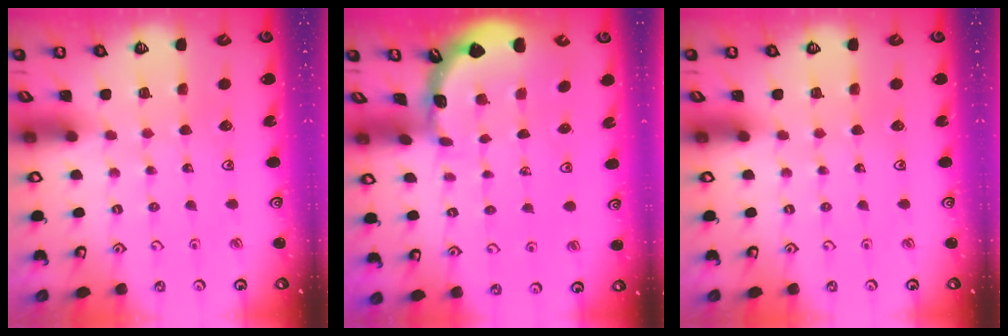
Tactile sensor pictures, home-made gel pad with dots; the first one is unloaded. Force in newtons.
{"total": 1.7, "press": 1.7, "slide": 0.1}
{"total": 0.0}